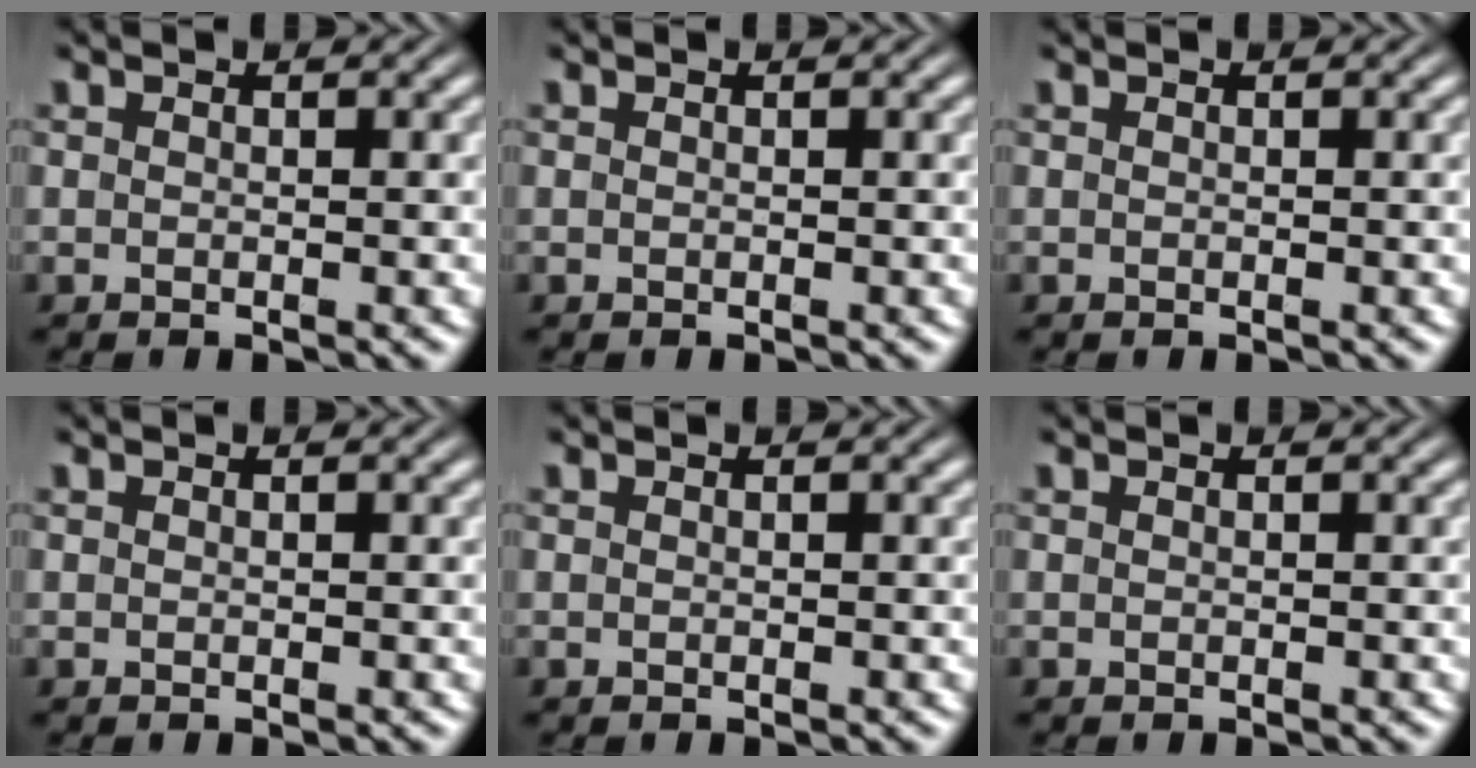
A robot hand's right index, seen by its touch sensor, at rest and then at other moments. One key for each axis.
{"total": 0.0}
{"total": 0.0}
{"total": 0.0}
{"total": 0.0}
{"total": 0.0}